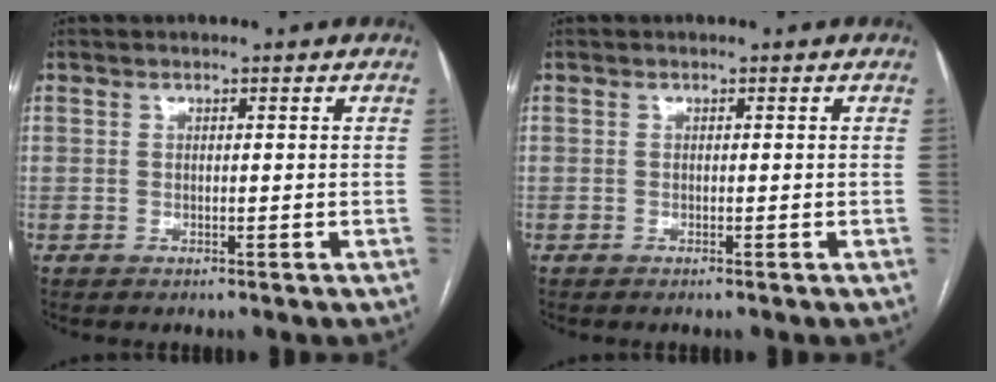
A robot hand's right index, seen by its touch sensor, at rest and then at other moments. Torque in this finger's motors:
{"motor_torque": [-0.17, 0.04, 0.04, 0.00]}